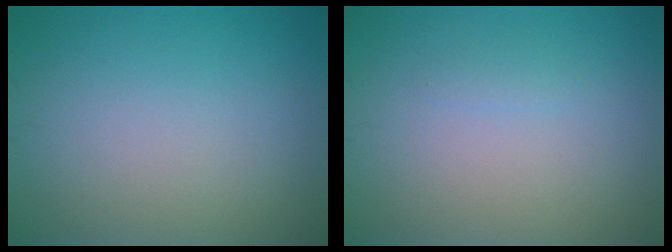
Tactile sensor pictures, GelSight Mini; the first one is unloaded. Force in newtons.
{"total": 0.6, "press": 0.6, "slide": 0.0}